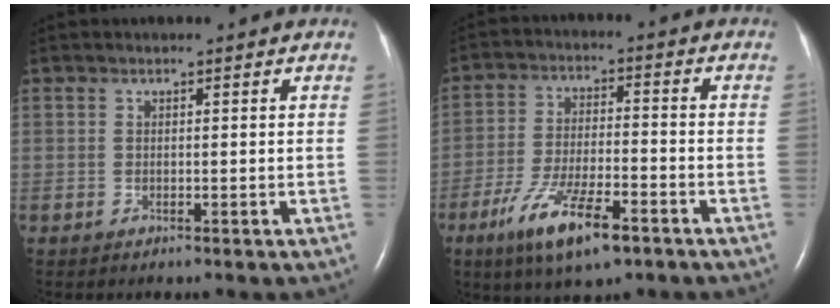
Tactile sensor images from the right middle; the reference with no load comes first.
{"total": 11.2, "force": [-6.5, 2.6, 8.8], "torque": [-0.170, -0.015, -0.111]}